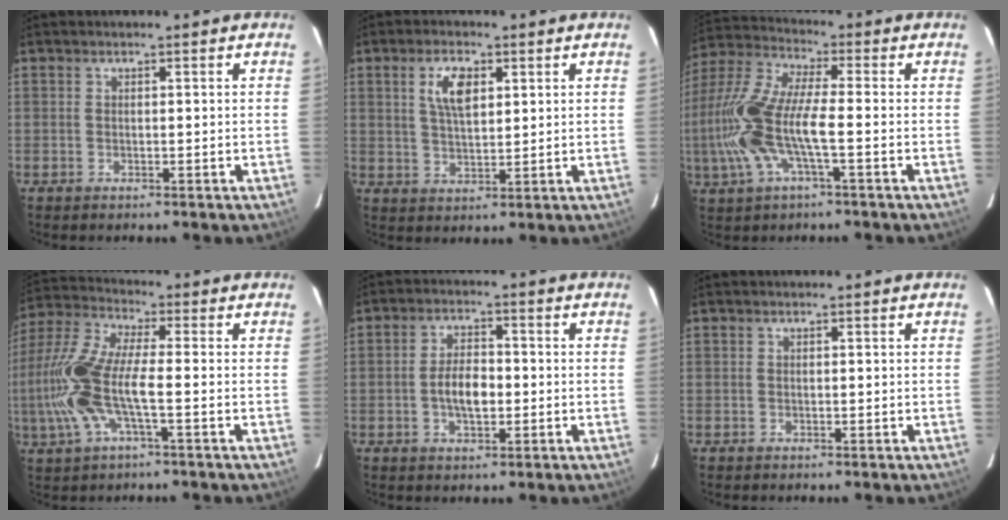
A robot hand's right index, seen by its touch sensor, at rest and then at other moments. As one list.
[{"total": 6.2, "force": [2.4, 2.8, 5.0], "torque": [-0.090, 0.008, 0.047]}, {"total": 15.9, "force": [-3.3, 4.2, 15.0], "torque": [-0.314, -0.002, -0.067]}, {"total": 15.0, "force": [-3.1, 4.0, 14.1], "torque": [-0.302, -0.002, -0.066]}, {"total": 5.9, "force": [-1.1, 3.0, 4.9], "torque": [-0.094, 0.007, -0.016]}, {"total": 0.0}]